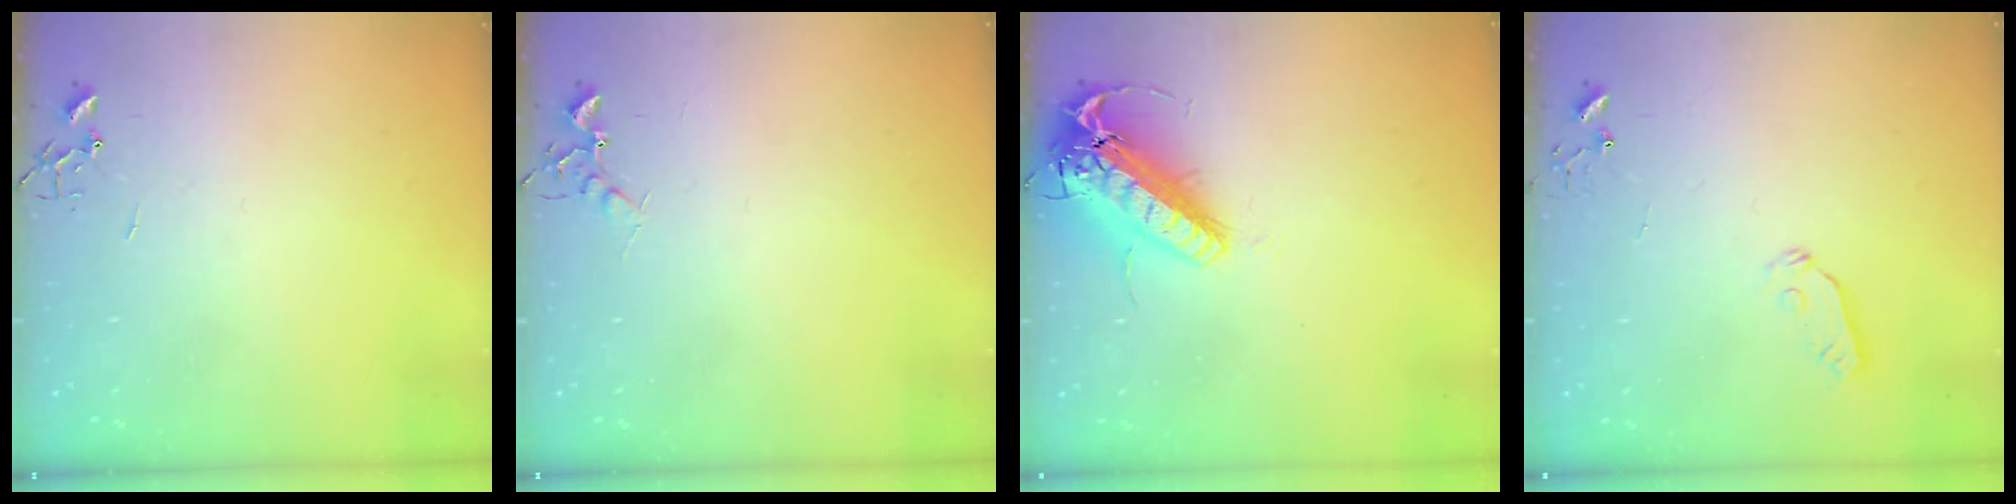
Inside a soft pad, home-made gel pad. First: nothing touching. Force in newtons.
{"total": 5.8, "press": 5.7, "slide": 1.0}
{"total": 21.1, "press": 20.8, "slide": 3.7}
{"total": 5.0, "press": 4.9, "slide": 0.6}